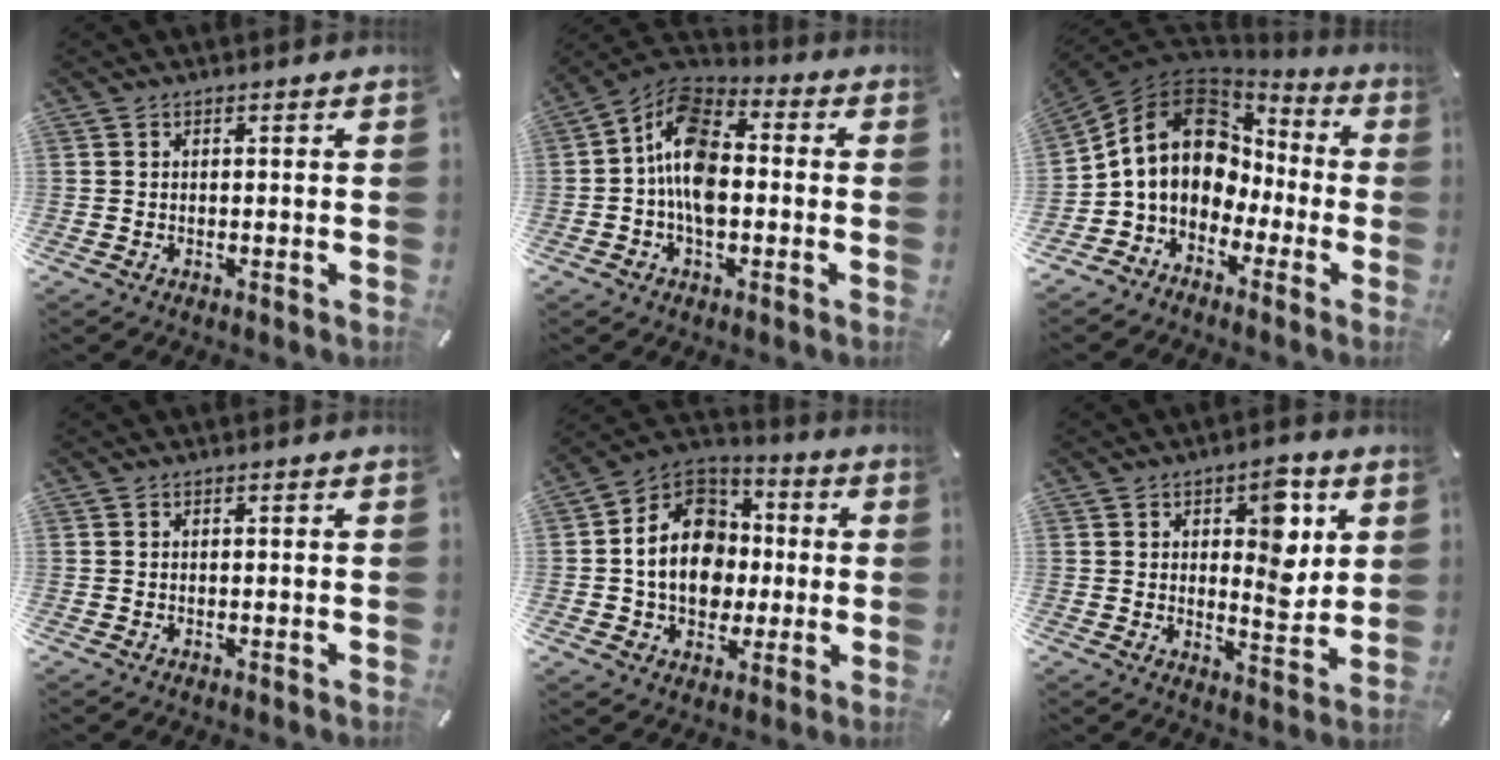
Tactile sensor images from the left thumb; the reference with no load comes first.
{"total": 12.2, "force": [-2.4, 7.8, 9.1], "torque": [-0.181, 0.010, -0.044]}
{"total": 15.5, "force": [1.5, 12.6, 8.8], "torque": [-0.181, 0.000, 0.026]}
{"total": 0.0}
{"total": 15.5, "force": [-1.4, 13.0, 8.4], "torque": [-0.161, 0.018, -0.025]}
{"total": 10.1, "force": [3.3, 5.6, 7.7], "torque": [-0.091, -0.016, 0.050]}